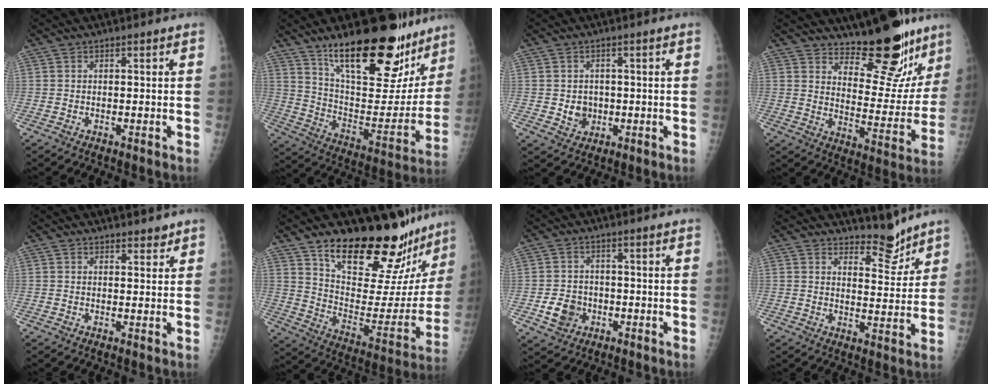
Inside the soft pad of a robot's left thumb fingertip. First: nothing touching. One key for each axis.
{"total": 29.1, "fx": 19.8, "fy": 11.0, "fz": 18.2, "tx": -0.226, "ty": -0.086, "tz": 0.312}
{"total": 3.7, "fx": -0.3, "fy": 3.3, "fz": 1.6, "tx": -0.007, "ty": 0.002, "tz": 0.003}
{"total": 17.1, "fx": 14.1, "fy": 5.8, "fz": 7.8, "tx": -0.052, "ty": -0.122, "tz": 0.197}
{"total": 2.1, "fx": 1.8, "fy": 0.9, "fz": 0.6, "tx": 0.007, "ty": -0.012, "tz": 0.022}
{"total": 26.8, "fx": 21.9, "fy": 8.3, "fz": 13.1, "tx": -0.151, "ty": -0.139, "tz": 0.317}
{"total": 5.4, "fx": -1.6, "fy": 4.6, "fz": 2.3, "tx": -0.025, "ty": 0.009, "tz": -0.023}
{"total": 6.0, "fx": 5.5, "fy": 2.0, "fz": 1.4, "tx": 0.005, "ty": -0.051, "tz": 0.090}